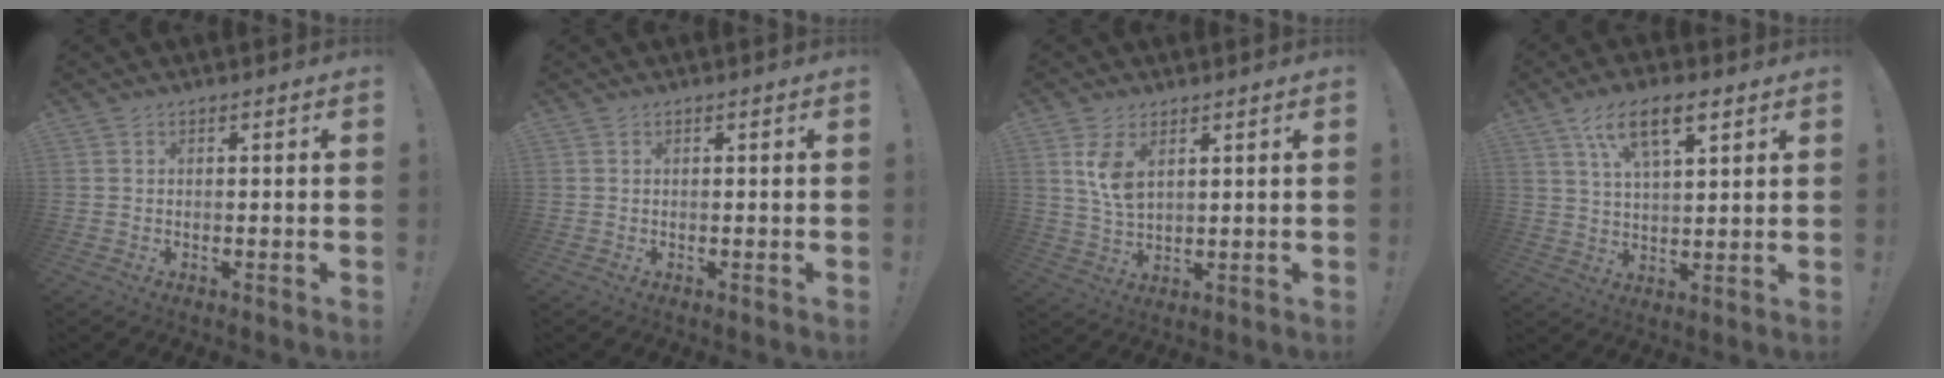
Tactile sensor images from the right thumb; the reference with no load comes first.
{"total": 0.0}
{"total": 7.3, "force": [3.5, 3.8, 5.2], "torque": [-0.096, -0.020, 0.059]}
{"total": 10.7, "force": [5.9, 4.2, 7.9], "torque": [-0.130, -0.014, 0.104]}